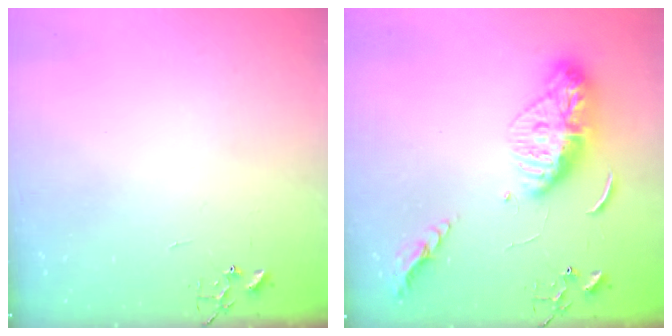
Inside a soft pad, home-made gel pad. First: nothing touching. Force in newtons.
{"total": 15.4, "press": 15.3, "slide": 1.2}